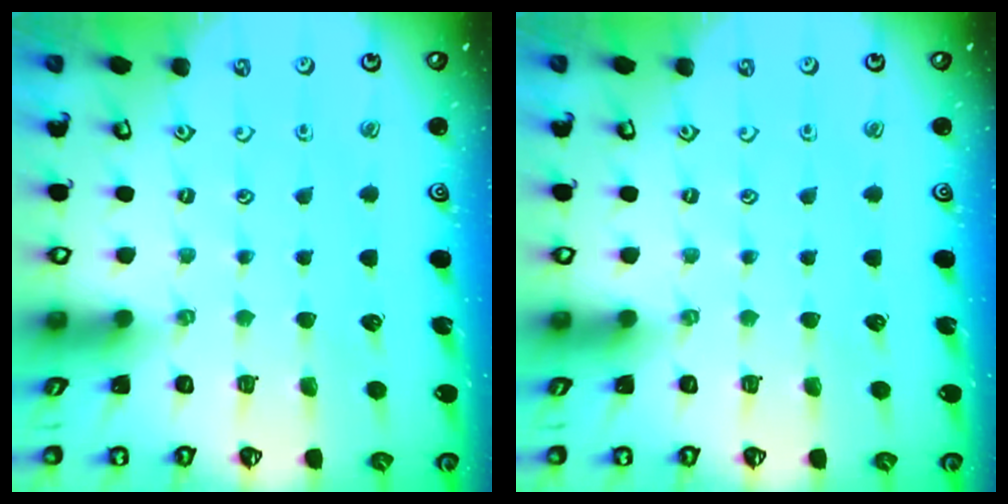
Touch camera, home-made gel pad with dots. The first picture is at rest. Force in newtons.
{"total": 0.0}